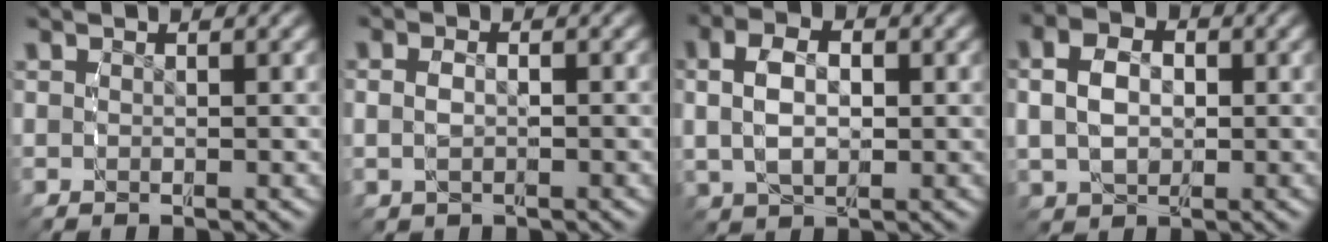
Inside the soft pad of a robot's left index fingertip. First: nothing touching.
{"total": 2.0, "force": [-0.1, 1.4, 1.4], "torque": [-0.039, -0.010, 0.005]}
{"total": 5.4, "force": [0.8, 3.5, 4.0], "torque": [-0.079, -0.003, 0.019]}
{"total": 5.0, "force": [0.4, 3.8, 3.3], "torque": [-0.068, -0.011, 0.017]}